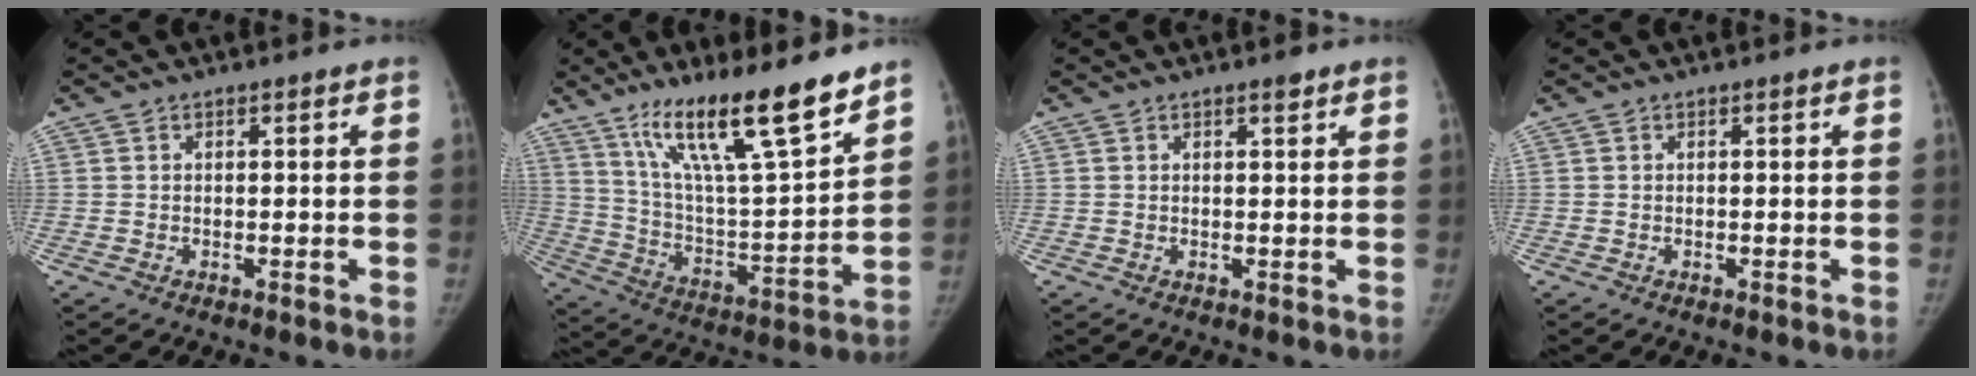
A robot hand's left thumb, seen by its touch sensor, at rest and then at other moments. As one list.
[{"total": 20.3, "force": [14.3, 3.4, 13.9], "torque": [-0.213, -0.078, 0.253]}, {"total": 1.2, "force": [0.9, 0.4, 0.7], "torque": [-0.007, -0.005, 0.013]}, {"total": 0.0}]